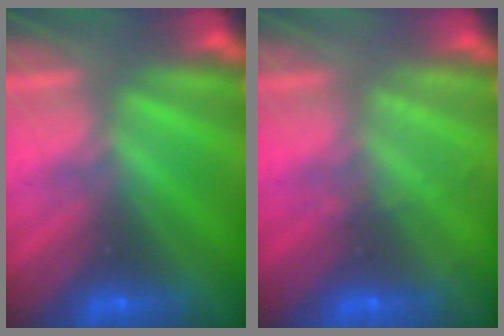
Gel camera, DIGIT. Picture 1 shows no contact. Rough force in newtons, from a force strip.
{"total": 1.7}